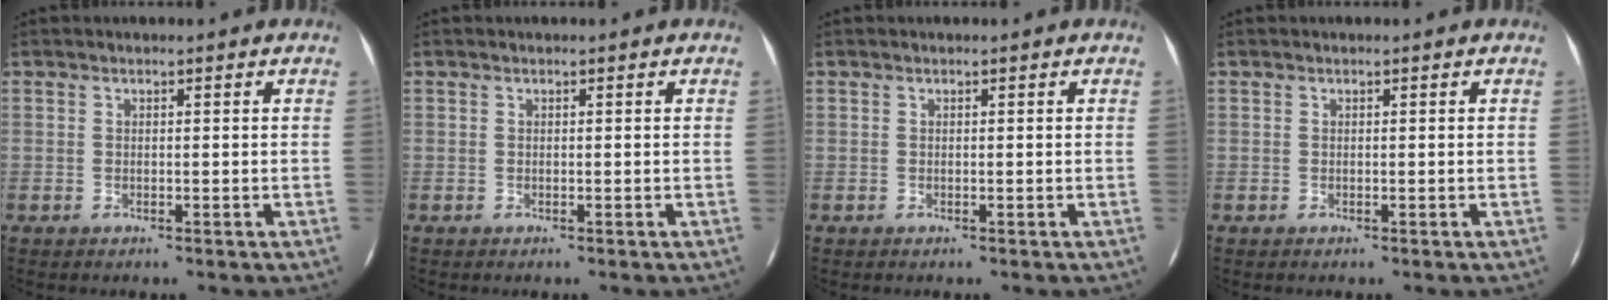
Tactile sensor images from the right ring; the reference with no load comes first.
{"total": 0.0}
{"total": 0.0}
{"total": 0.0}